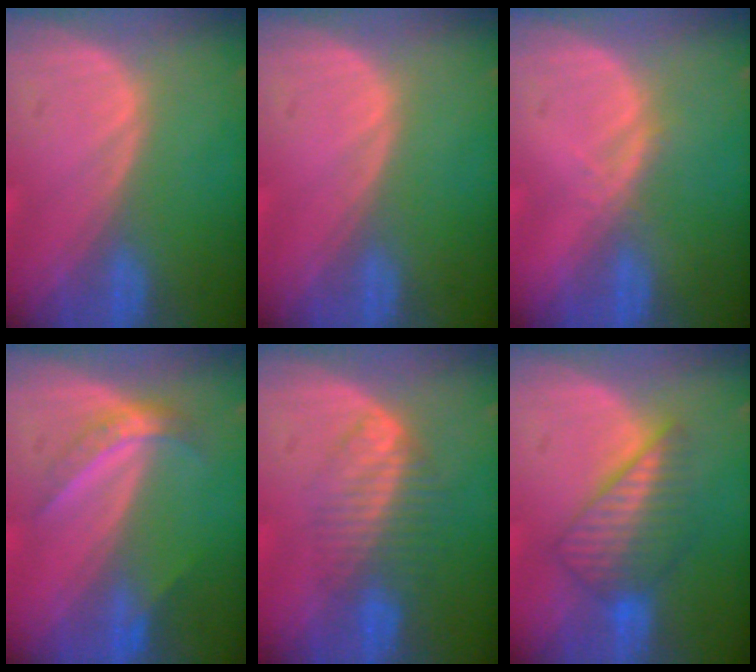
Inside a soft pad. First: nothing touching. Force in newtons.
{"total": 0.0}
{"total": 1.5, "press": 1.3, "slide": 0.8}
{"total": 4.5, "press": 4.0, "slide": 2.1}
{"total": 6.6, "press": 5.6, "slide": 3.5}
{"total": 6.3, "press": 6.3, "slide": 0.2}